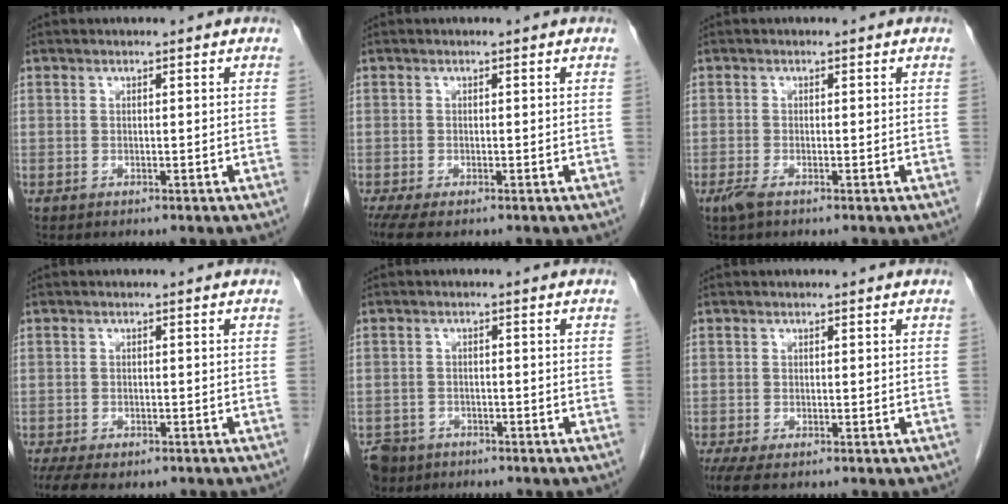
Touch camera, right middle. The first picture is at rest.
{"total": 4.3, "force": [-3.1, 1.1, 2.8], "torque": [-0.055, -0.016, -0.051]}
{"total": 1.7, "force": [-1.1, 0.3, 1.3], "torque": [-0.031, -0.005, -0.023]}
{"total": 7.7, "force": [-5.5, 3.0, 4.5], "torque": [-0.082, -0.017, -0.084]}
{"total": 5.4, "force": [-4.0, 3.5, 0.6], "torque": [-0.013, 0.001, -0.069]}
{"total": 3.1, "force": [-2.1, 0.8, 2.2], "torque": [-0.046, -0.014, -0.034]}